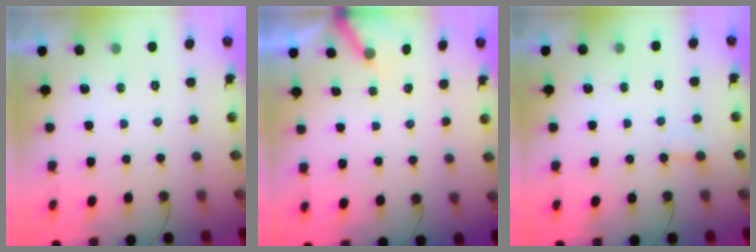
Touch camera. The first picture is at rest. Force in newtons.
{"total": 3.4, "press": 3.4, "slide": 0.3}
{"total": 2.0, "press": 2.0, "slide": 0.1}